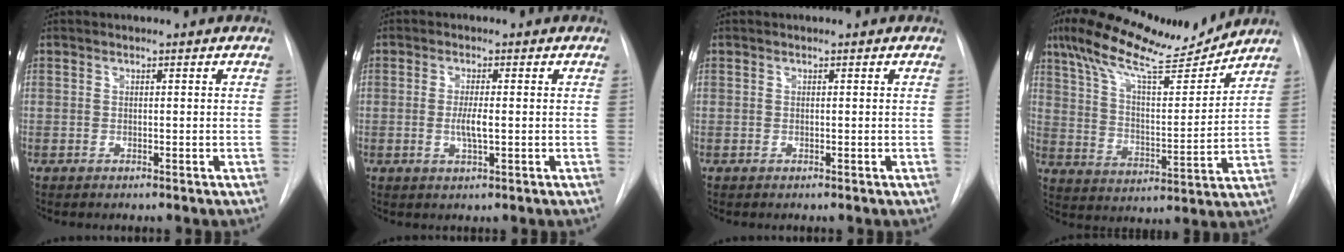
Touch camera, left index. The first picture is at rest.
{"total": 2.8, "force": [-0.3, 0.4, 2.8], "torque": [-0.056, -0.006, -0.005]}
{"total": 0.0}
{"total": 15.5, "force": [13.2, 2.2, 7.8], "torque": [-0.142, 0.003, 0.221]}